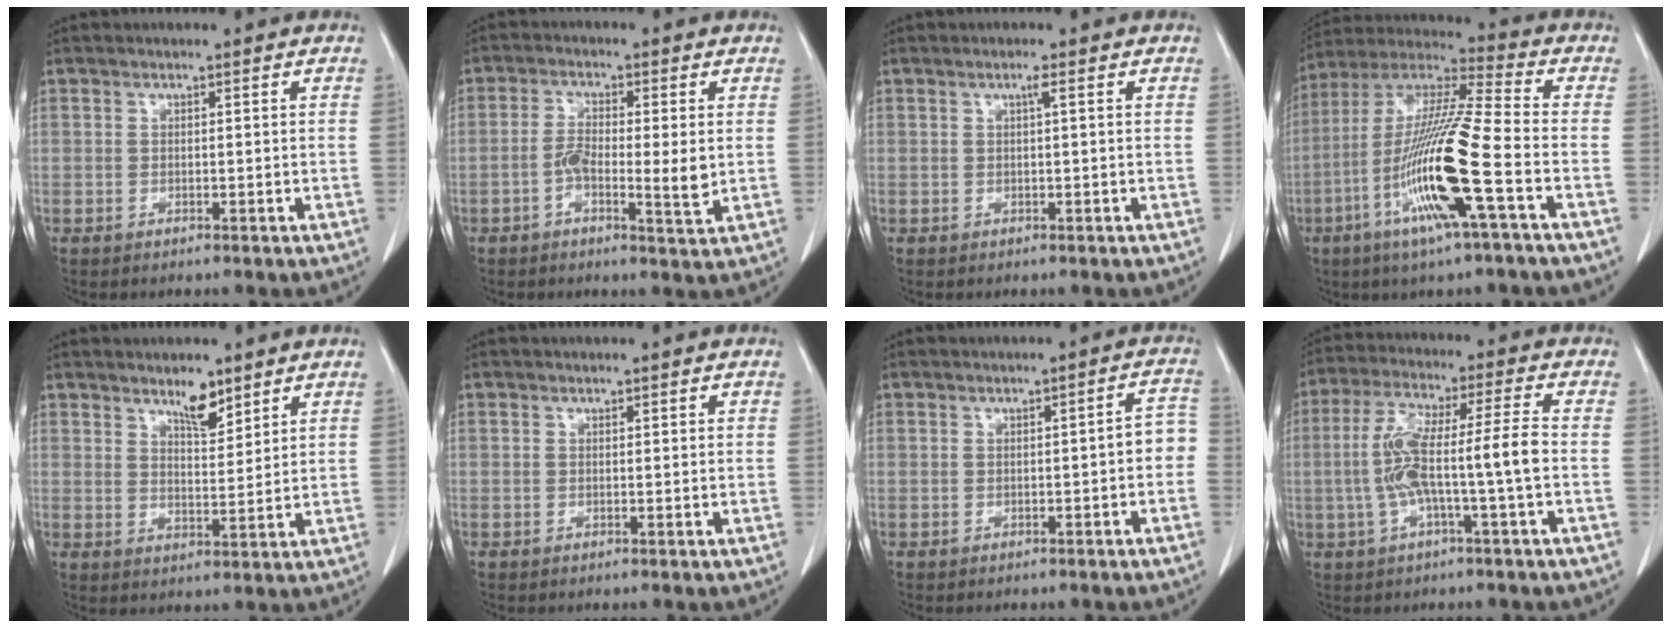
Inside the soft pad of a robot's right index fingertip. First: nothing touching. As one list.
[{"total": 6.1, "force": [-0.6, 1.4, 5.9], "torque": [-0.103, -0.003, -0.011]}, {"total": 0.9, "force": [0.3, -0.2, 0.8], "torque": [-0.017, 0.002, 0.005]}, {"total": 17.6, "force": [-5.8, -0.1, 16.6], "torque": [-0.334, -0.016, -0.115]}, {"total": 4.6, "force": [3.6, 1.3, 2.6], "torque": [-0.047, -0.005, 0.063]}, {"total": 0.0}, {"total": 3.2, "force": [-0.7, 0.8, 3.0], "torque": [-0.028, 0.015, -0.010]}, {"total": 9.9, "force": [-1.4, 0.0, 9.8], "torque": [-0.195, 0.025, -0.026]}]